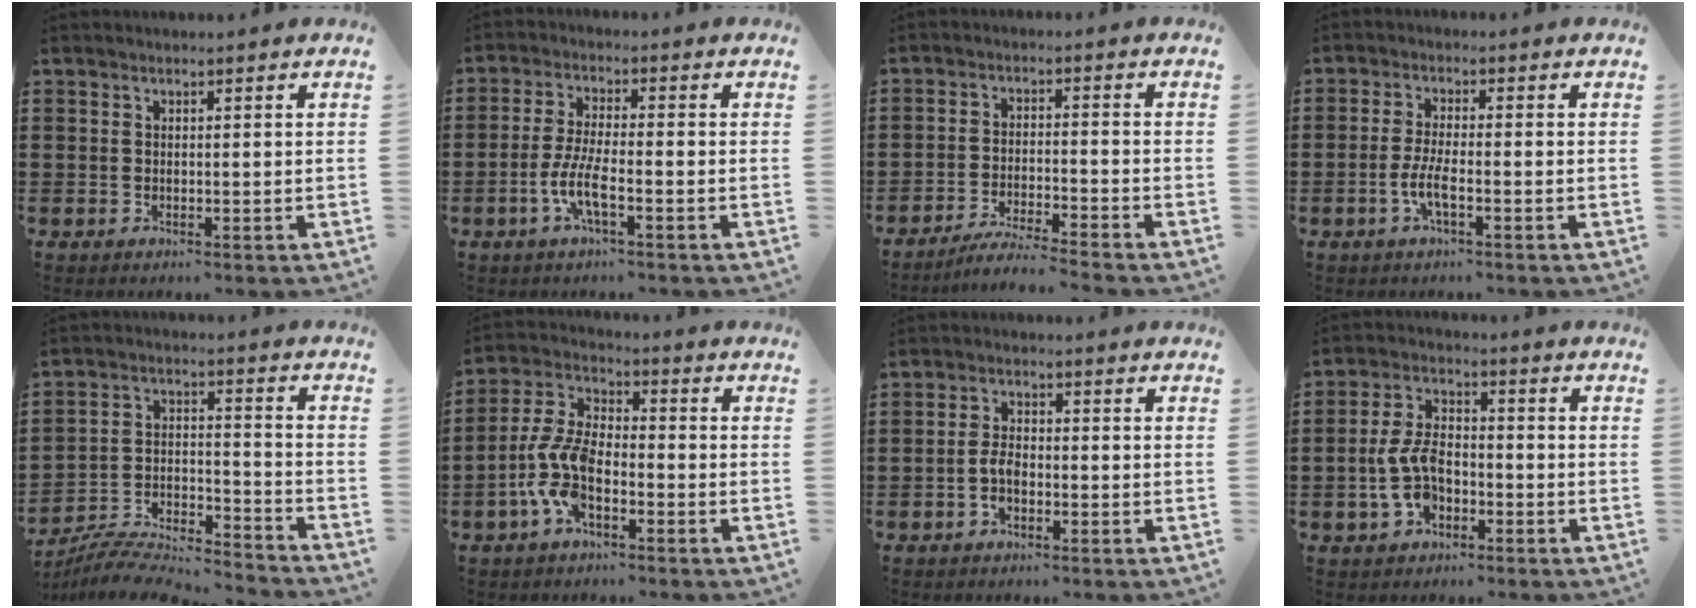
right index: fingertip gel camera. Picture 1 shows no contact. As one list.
[{"total": 5.7, "force": [-2.5, 0.8, 5.0], "torque": [-0.120, -0.018, -0.053]}, {"total": 4.4, "force": [-4.2, -0.4, 1.1], "torque": [-0.028, -0.008, -0.086]}, {"total": 4.1, "force": [-1.6, 0.6, 3.8], "torque": [-0.086, -0.010, -0.033]}, {"total": 6.7, "force": [-6.4, 1.1, 1.5], "torque": [-0.030, -0.001, -0.130]}, {"total": 8.9, "force": [-3.5, 4.1, 7.0], "torque": [-0.185, -0.009, -0.074]}, {"total": 3.3, "force": [-1.3, 1.4, 2.6], "torque": [-0.065, -0.004, -0.028]}, {"total": 7.2, "force": [-2.4, 4.1, 5.3], "torque": [-0.137, -0.003, -0.053]}]